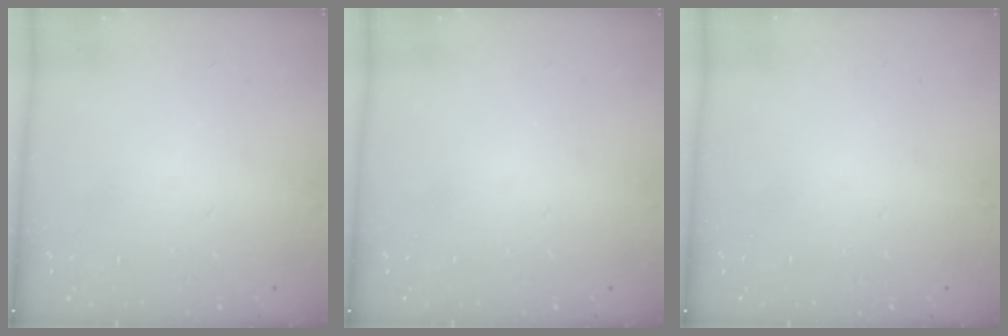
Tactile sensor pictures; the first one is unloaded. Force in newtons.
{"total": 0.0}
{"total": 0.0}